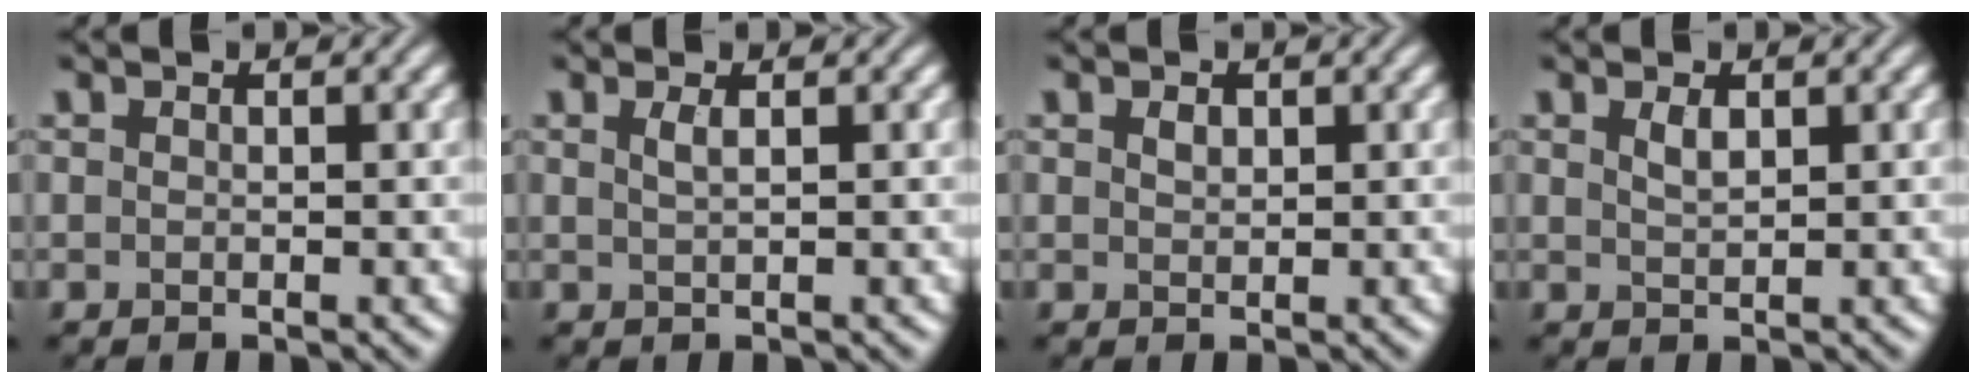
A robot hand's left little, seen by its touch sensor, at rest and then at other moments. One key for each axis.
{"total": 1.2, "fx": 0.5, "fy": 0.4, "fz": 1.0, "tx": -0.018, "ty": 0.002, "tz": 0.007}
{"total": 0.9, "fx": 0.5, "fy": 0.6, "fz": 0.6, "tx": -0.012, "ty": 0.000, "tz": 0.009}
{"total": 1.3, "fx": 0.7, "fy": 0.5, "fz": 1.0, "tx": -0.023, "ty": 0.001, "tz": 0.016}